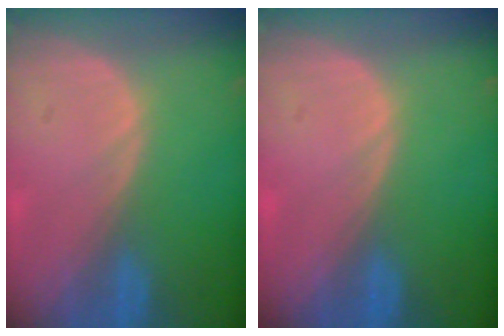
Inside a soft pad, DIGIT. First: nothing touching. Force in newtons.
{"total": 0.0}